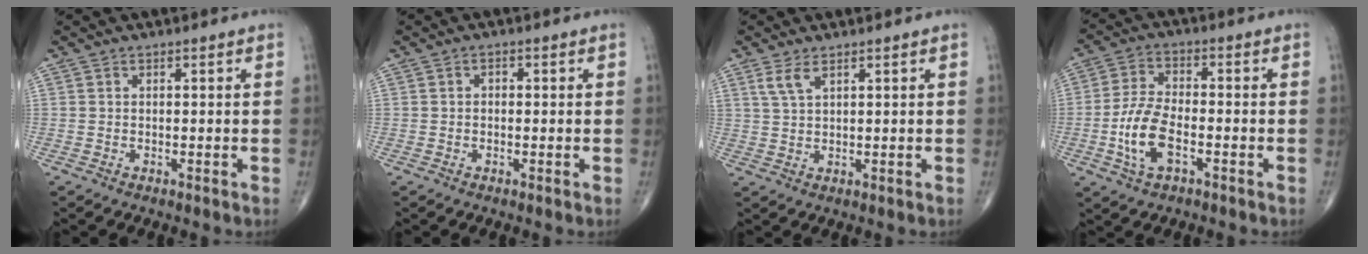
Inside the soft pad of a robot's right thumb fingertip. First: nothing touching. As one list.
[{"total": 1.0, "force": [0.0, 0.8, 0.7], "torque": [-0.005, 0.006, -0.003]}, {"total": 3.1, "force": [1.9, 1.1, 2.2], "torque": [-0.049, -0.002, 0.045]}, {"total": 9.3, "force": [-2.9, 4.4, 7.6], "torque": [-0.160, 0.017, -0.057]}]